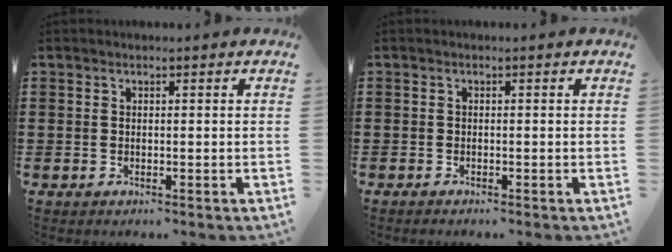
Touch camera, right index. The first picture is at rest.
{"total": 0.7, "force": [-0.7, -0.2, 0.0], "torque": [0.000, -0.003, -0.013]}